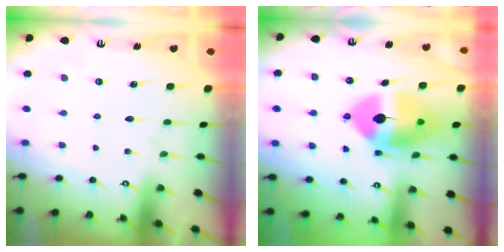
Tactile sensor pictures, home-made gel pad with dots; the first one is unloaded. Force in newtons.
{"total": 15.9, "press": 15.8, "slide": 2.2}